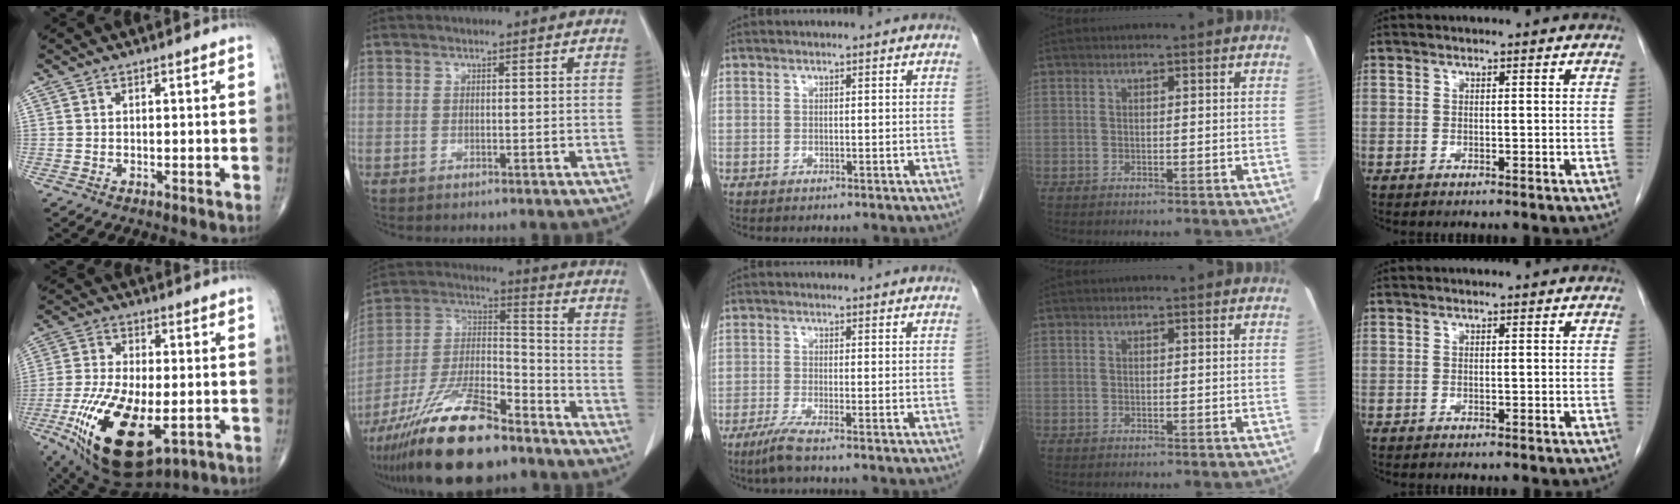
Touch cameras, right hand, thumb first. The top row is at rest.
{"thumb": {"total": 20.4, "force": [-6.8, 9.4, 16.7], "torque": [-0.338, -0.008, -0.100]}, "index": {"total": 20.0, "force": [-14.8, 5.1, 12.4], "torque": [-0.259, -0.006, -0.265]}, "middle": {"total": 3.0, "force": [-2.0, -0.4, 2.2], "torque": [-0.053, -0.011, -0.045]}}